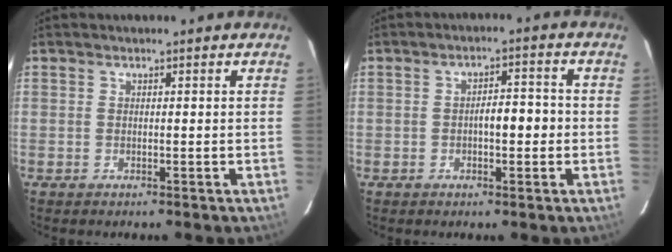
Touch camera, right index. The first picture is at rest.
{"total": 4.2, "force": [-0.7, 1.5, 3.8], "torque": [-0.058, 0.013, -0.010]}